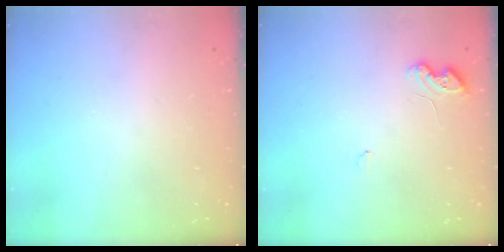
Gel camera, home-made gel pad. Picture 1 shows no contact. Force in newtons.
{"total": 5.3, "press": 5.3, "slide": 0.7}